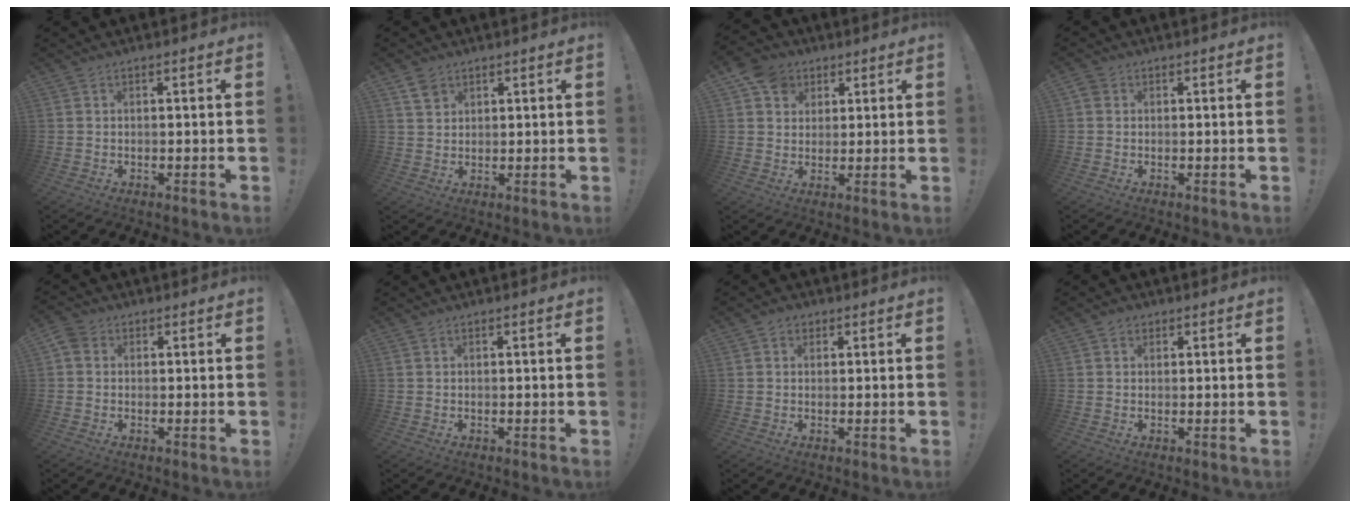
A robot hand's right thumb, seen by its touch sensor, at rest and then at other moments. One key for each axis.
{"total": 4.2, "fx": 2.6, "fy": 3.0, "fz": 1.2, "tx": -0.016, "ty": -0.011, "tz": 0.050}
{"total": 8.3, "fx": 3.8, "fy": 6.9, "fz": 2.7, "tx": -0.031, "ty": -0.017, "tz": 0.075}
{"total": 1.9, "fx": 0.7, "fy": 1.6, "fz": 0.7, "tx": -0.016, "ty": 0.003, "tz": 0.015}
{"total": 3.5, "fx": 0.8, "fy": 3.0, "fz": 1.7, "tx": -0.036, "ty": 0.010, "tz": 0.018}
{"total": 0.0}
{"total": 2.4, "fx": 1.2, "fy": 1.9, "fz": 0.7, "tx": -0.005, "ty": -0.003, "tz": 0.019}
{"total": 1.8, "fx": 1.0, "fy": 1.4, "fz": 0.5, "tx": 0.000, "ty": -0.003, "tz": 0.016}